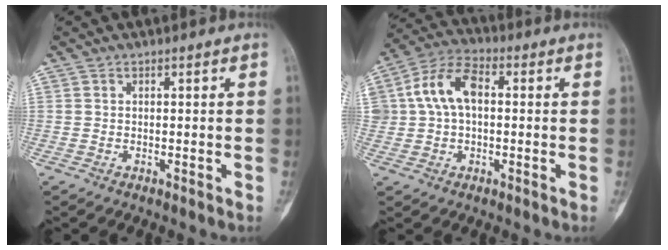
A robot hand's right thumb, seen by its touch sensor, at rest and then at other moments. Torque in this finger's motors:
{"motor_torque": [0.06, 0.08, 0.42, -0.27, 0.16]}